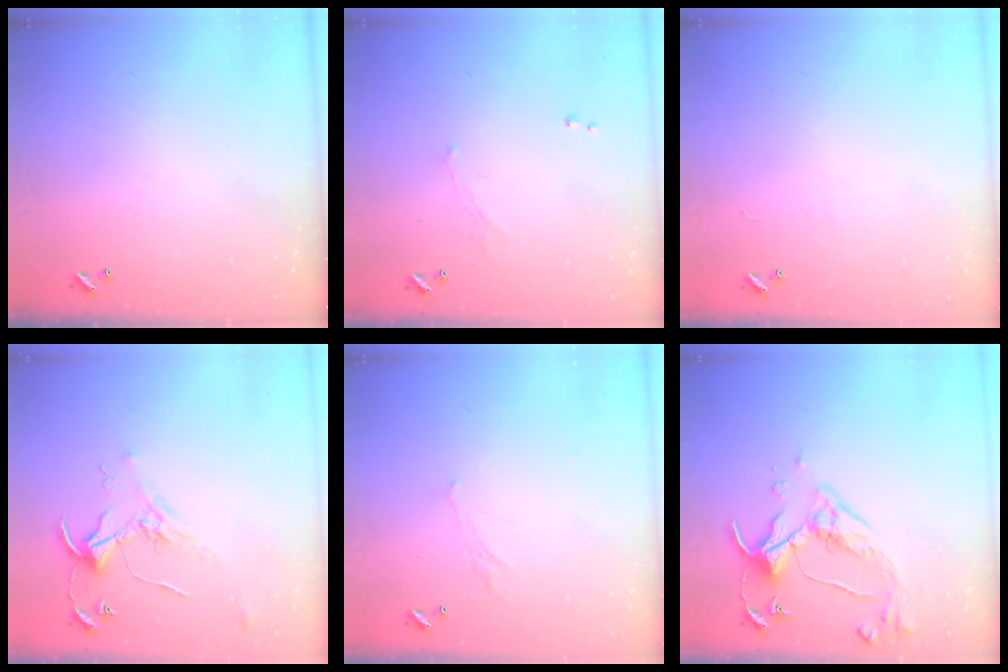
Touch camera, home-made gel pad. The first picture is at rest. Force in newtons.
{"total": 1.1, "press": 1.0, "slide": 0.6}
{"total": 2.4, "press": 2.4, "slide": 0.3}
{"total": 2.1, "press": 2.1, "slide": 0.1}
{"total": 0.6, "press": 0.2, "slide": 0.6}
{"total": 5.3, "press": 5.2, "slide": 1.0}